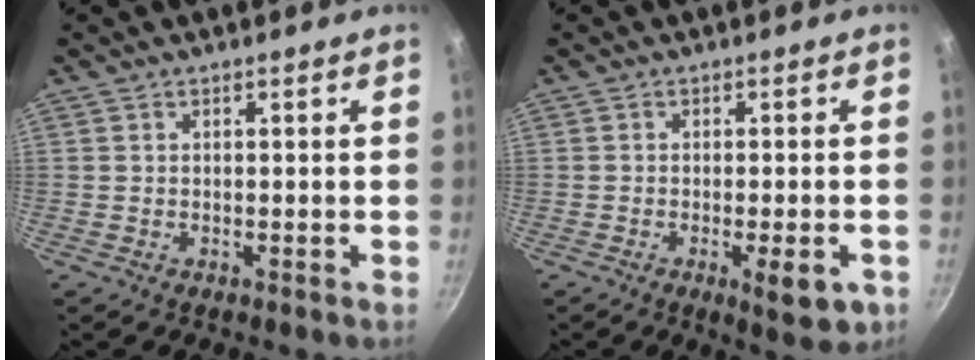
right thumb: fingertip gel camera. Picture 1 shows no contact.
{"total": 6.4, "force": [-2.9, 2.0, 5.3], "torque": [-0.063, 0.007, -0.035]}